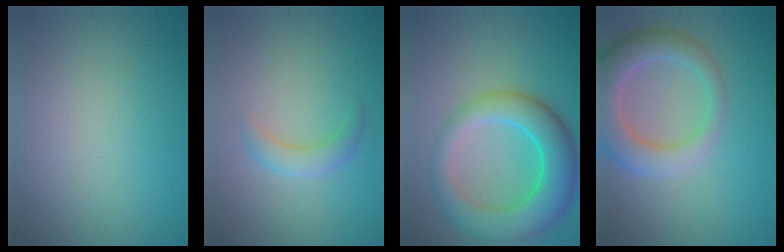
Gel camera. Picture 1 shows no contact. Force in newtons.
{"total": 2.0, "press": 2.0, "slide": 0.0}
{"total": 8.4, "press": 8.4, "slide": 0.2}
{"total": 6.3, "press": 6.3, "slide": 0.7}